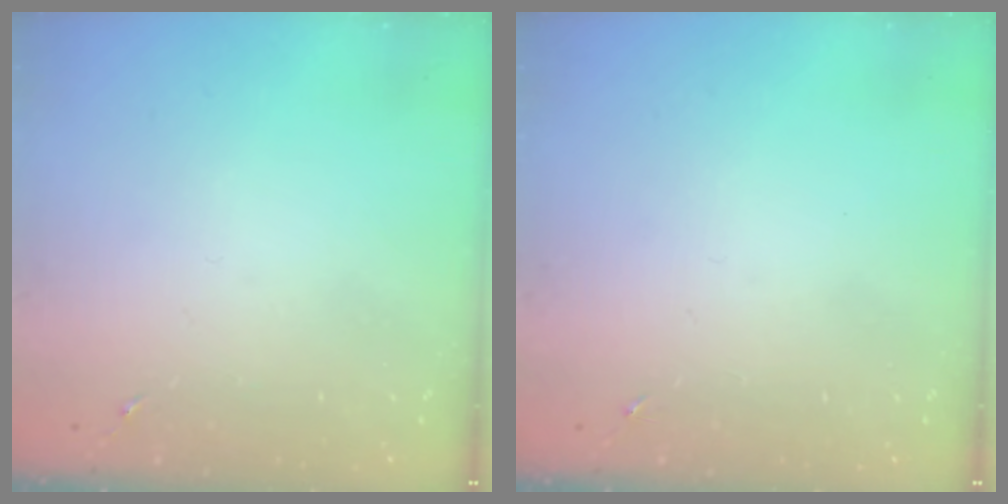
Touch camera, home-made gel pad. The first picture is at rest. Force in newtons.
{"total": 0.0}